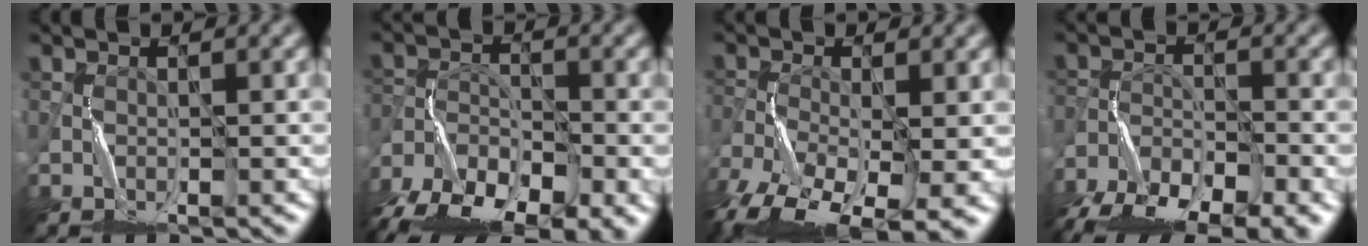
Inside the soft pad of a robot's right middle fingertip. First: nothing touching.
{"total": 11.7, "force": [-8.1, 5.3, 6.5], "torque": [-0.115, -0.022, -0.137]}
{"total": 10.8, "force": [-5.9, 4.9, 7.5], "torque": [-0.155, -0.028, -0.108]}
{"total": 12.0, "force": [-9.1, 4.6, 6.3], "torque": [-0.113, -0.030, -0.144]}